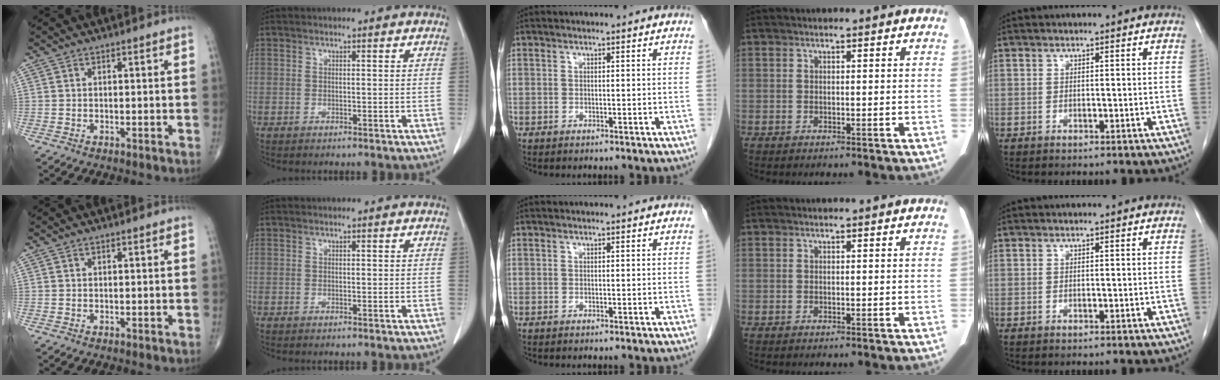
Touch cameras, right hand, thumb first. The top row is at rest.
{}